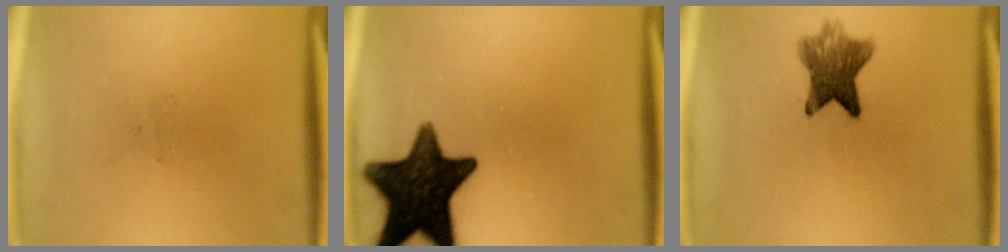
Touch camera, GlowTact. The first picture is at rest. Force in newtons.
{"total": 16.8}
{"total": 7.0}